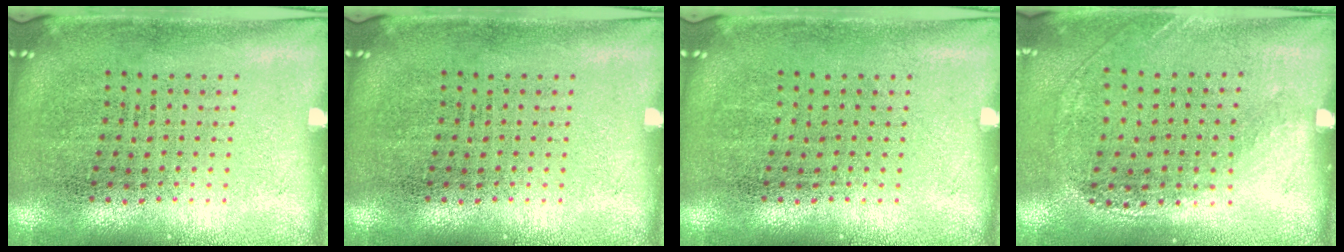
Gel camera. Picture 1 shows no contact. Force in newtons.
{"total": 0.0}
{"total": 0.0}
{"total": 1.2, "press": 0.9, "slide": 0.8}